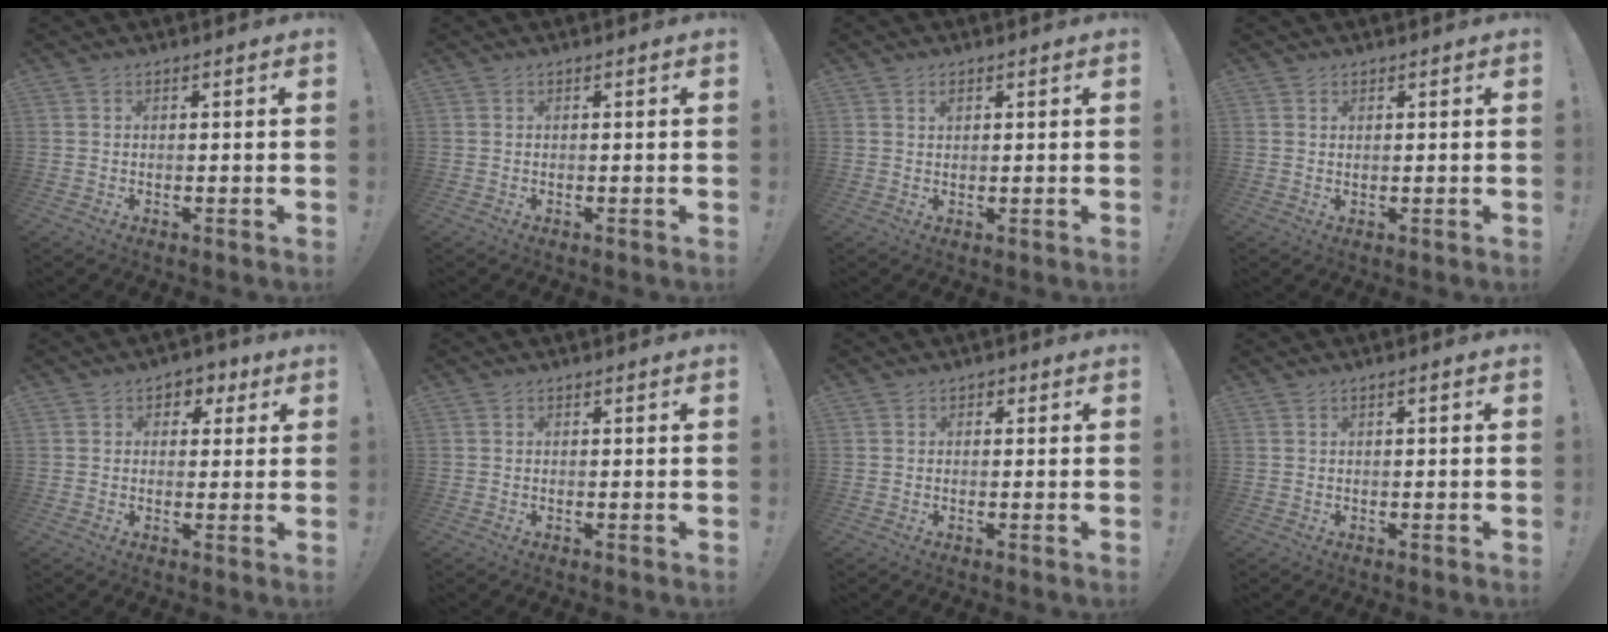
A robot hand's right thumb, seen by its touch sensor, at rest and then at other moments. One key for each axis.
{"total": 0.0}
{"total": 1.0, "fx": 0.7, "fy": 0.6, "fz": 0.4, "tx": 0.002, "ty": -0.003, "tz": 0.012}
{"total": 0.7, "fx": 0.6, "fy": 0.1, "fz": 0.4, "tx": -0.007, "ty": 0.000, "tz": 0.011}
{"total": 4.3, "fx": 1.3, "fy": 3.9, "fz": 1.5, "tx": -0.006, "ty": -0.004, "tz": 0.021}
{"total": 0.0}
{"total": 1.3, "fx": 0.0, "fy": 1.2, "fz": 0.6, "tx": -0.002, "ty": 0.000, "tz": -0.002}
{"total": 1.2, "fx": -0.1, "fy": 0.0, "fz": 1.2, "tx": -0.023, "ty": 0.001, "tz": -0.002}